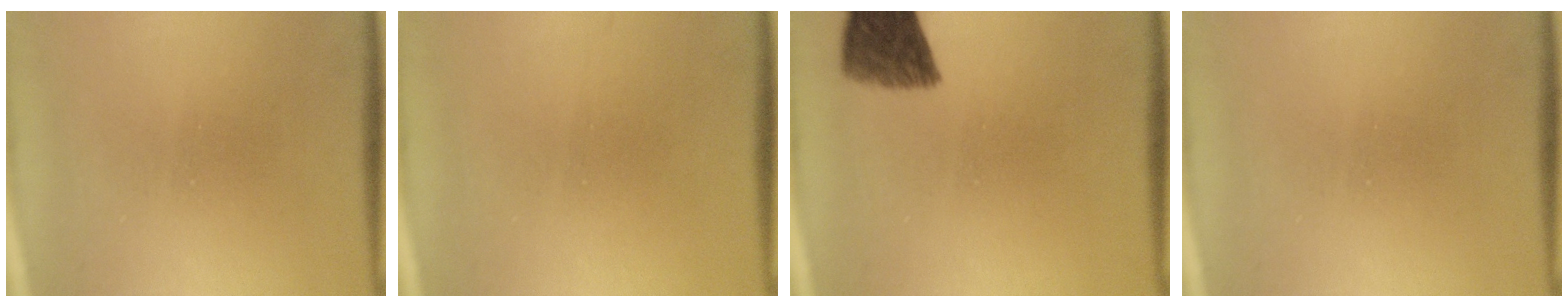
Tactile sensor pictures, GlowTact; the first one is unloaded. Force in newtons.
{"total": 1.1}
{"total": 7.4}
{"total": 0.0}